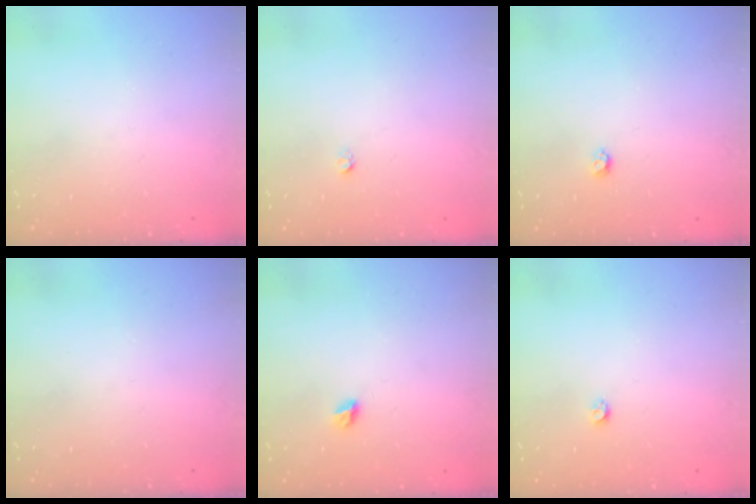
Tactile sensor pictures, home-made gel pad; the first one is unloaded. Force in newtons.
{"total": 1.6, "press": 1.5, "slide": 0.1}
{"total": 3.2, "press": 3.2, "slide": 0.5}
{"total": 0.0}
{"total": 4.9, "press": 4.9, "slide": 0.5}
{"total": 2.9, "press": 2.8, "slide": 0.5}